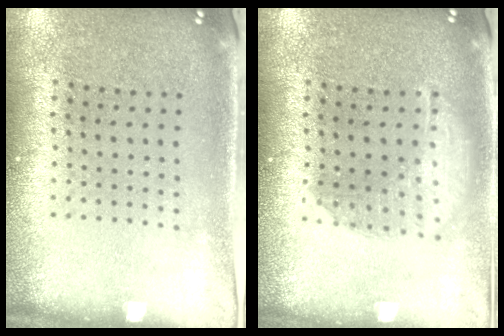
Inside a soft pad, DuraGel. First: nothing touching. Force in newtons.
{"total": 1.5, "press": 1.3, "slide": 0.7}